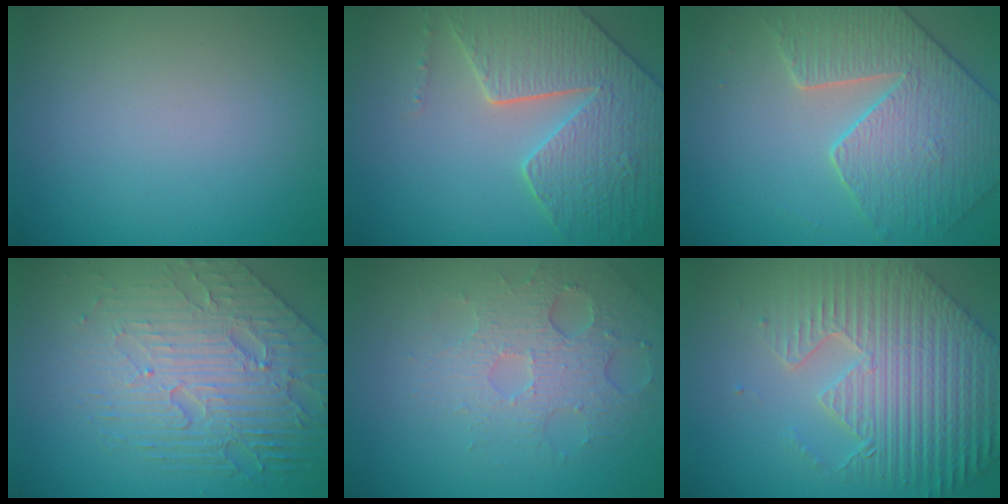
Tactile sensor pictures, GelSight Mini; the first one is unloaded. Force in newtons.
{"total": 7.3, "press": 6.0, "slide": 4.2}
{"total": 4.8, "press": 4.7, "slide": 0.8}
{"total": 6.7, "press": 5.3, "slide": 4.1}
{"total": 3.6, "press": 3.3, "slide": 1.5}
{"total": 9.3, "press": 6.5, "slide": 6.6}